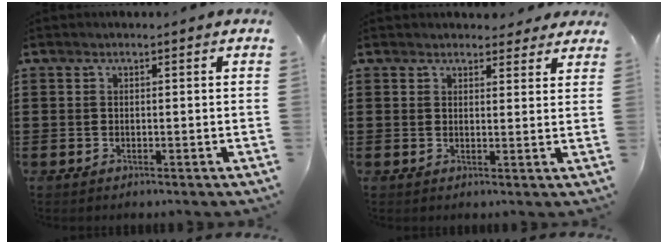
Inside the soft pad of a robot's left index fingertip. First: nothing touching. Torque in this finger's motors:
{"motor_torque": [2.14, 0.00, 0.17, 0.01]}